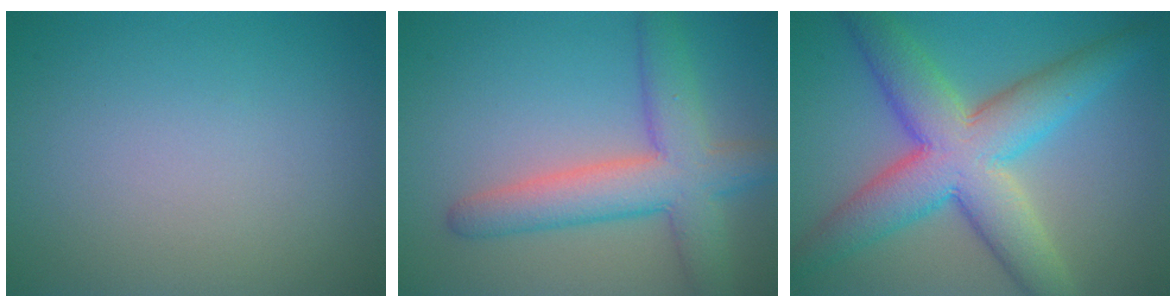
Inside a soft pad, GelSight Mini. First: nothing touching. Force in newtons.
{"total": 6.8, "press": 6.8, "slide": 0.2}
{"total": 9.5, "press": 9.4, "slide": 0.5}